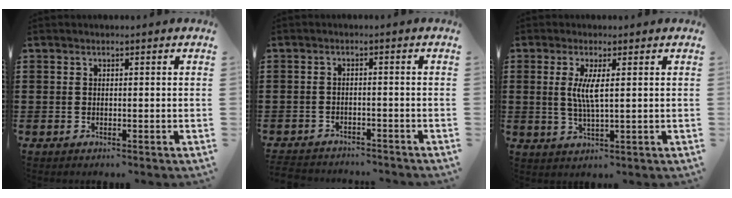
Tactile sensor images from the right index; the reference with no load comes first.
{"total": 2.2, "force": [-2.2, 0.2, -0.2], "torque": [-0.004, -0.002, -0.049]}
{"total": 4.3, "force": [0.9, 0.6, 4.2], "torque": [-0.083, -0.002, 0.013]}